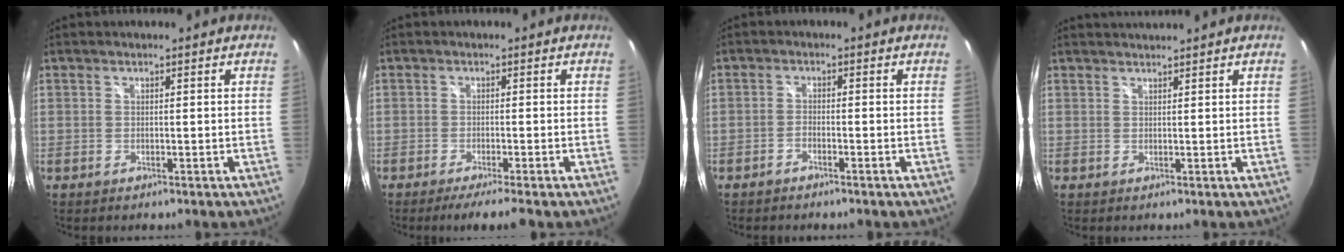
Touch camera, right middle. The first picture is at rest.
{"total": 4.4, "force": [-3.6, -1.1, 2.3], "torque": [-0.040, -0.015, -0.058]}
{"total": 1.3, "force": [-1.2, 0.2, 0.6], "torque": [-0.019, 0.002, -0.027]}
{"total": 1.9, "force": [1.8, -0.4, 0.2], "torque": [-0.005, 0.001, 0.031]}